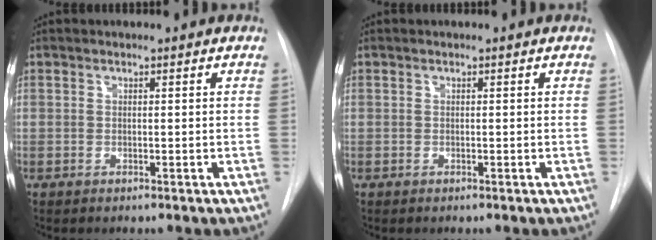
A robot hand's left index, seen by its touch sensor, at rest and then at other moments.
{"total": 0.0}